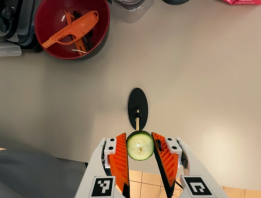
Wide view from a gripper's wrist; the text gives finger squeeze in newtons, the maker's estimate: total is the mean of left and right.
{"total": 6.3, "left": 6.0, "right": 6.6}